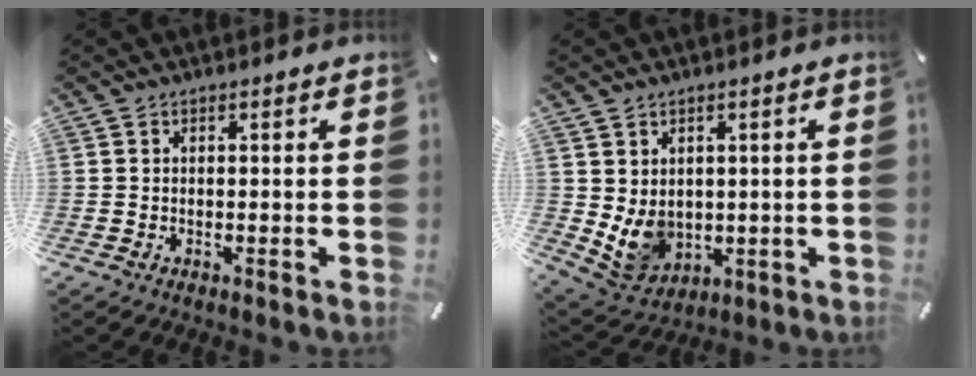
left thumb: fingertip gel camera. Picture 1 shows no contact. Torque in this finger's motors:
{"motor_torque": [1.28, 1.19, 0.72, -0.10, 0.08]}